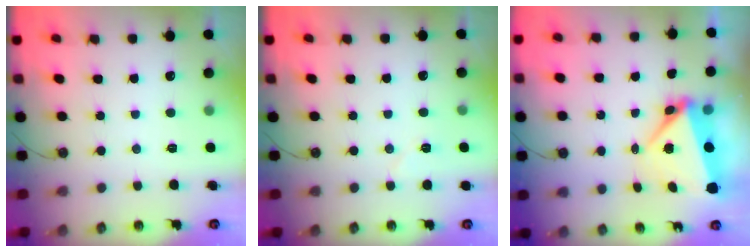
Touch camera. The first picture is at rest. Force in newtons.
{"total": 4.4, "press": 4.2, "slide": 1.4}
{"total": 6.5, "press": 6.4, "slide": 1.1}